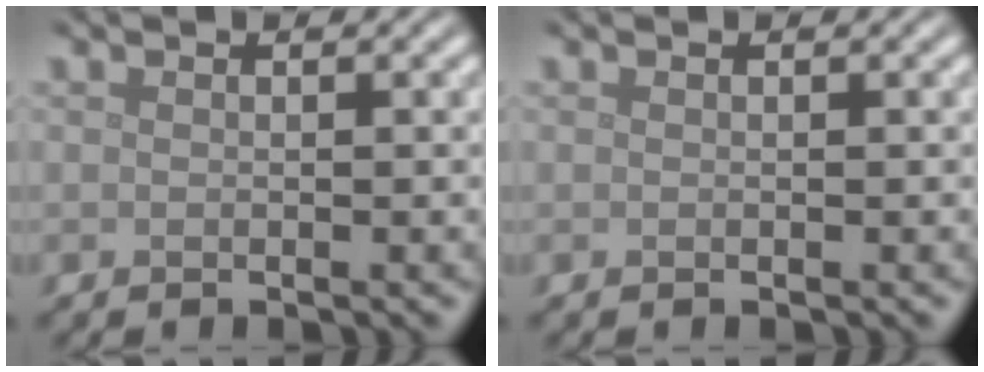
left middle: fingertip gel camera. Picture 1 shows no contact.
{"total": 0.0}